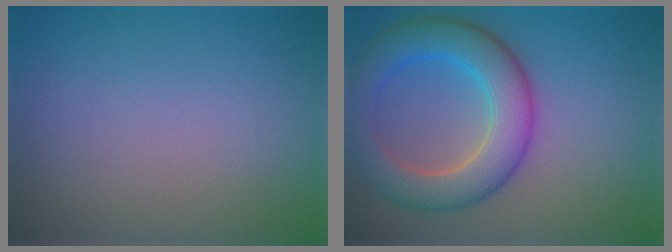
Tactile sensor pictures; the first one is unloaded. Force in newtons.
{"total": 7.3, "press": 7.3, "slide": 0.1}